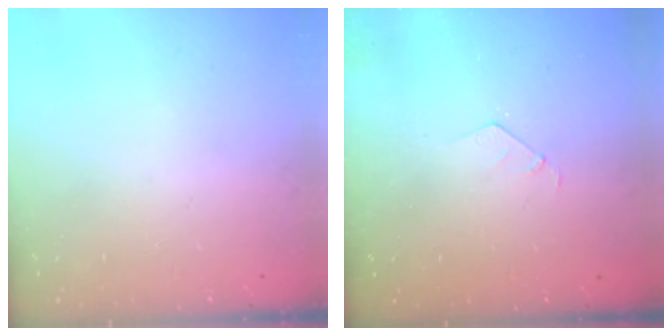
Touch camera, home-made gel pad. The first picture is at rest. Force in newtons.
{"total": 2.8, "press": 2.8, "slide": 0.1}